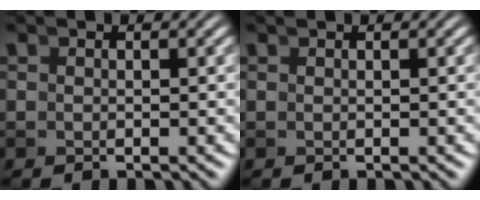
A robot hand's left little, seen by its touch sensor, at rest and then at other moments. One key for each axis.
{"total": 0.0}